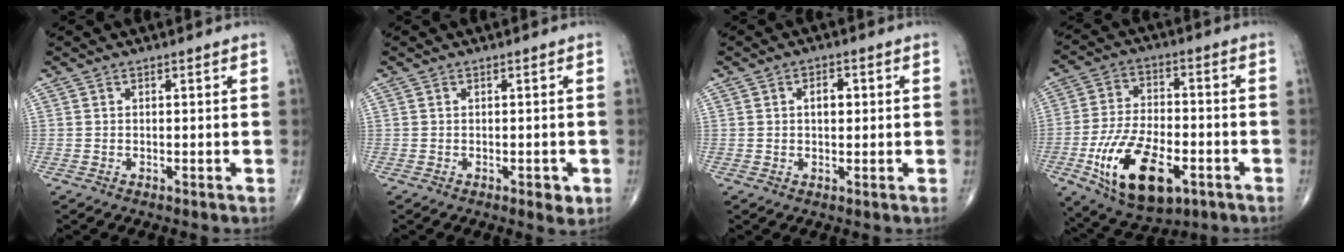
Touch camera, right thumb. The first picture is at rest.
{"total": 2.2, "force": [-0.7, 1.0, 1.8], "torque": [-0.018, -0.002, -0.007]}
{"total": 3.3, "force": [0.6, 1.9, 2.6], "torque": [-0.034, 0.005, 0.010]}
{"total": 18.2, "force": [-7.0, 9.2, 14.1], "torque": [-0.243, 0.016, -0.110]}